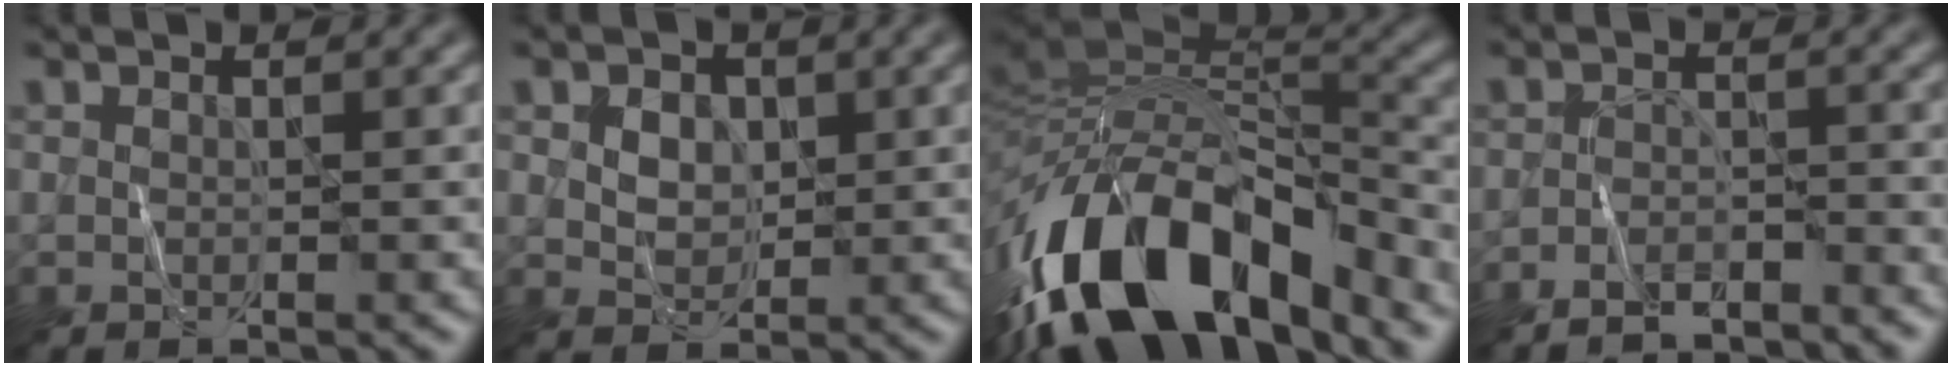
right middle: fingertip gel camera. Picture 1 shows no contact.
{"total": 3.0, "force": [0.9, 2.2, 1.8], "torque": [-0.039, 0.006, 0.015]}
{"total": 15.7, "force": [-8.0, 7.1, 11.5], "torque": [-0.206, 0.016, -0.137]}
{"total": 3.1, "force": [-2.9, 0.5, 0.9], "torque": [-0.015, 0.005, -0.050]}